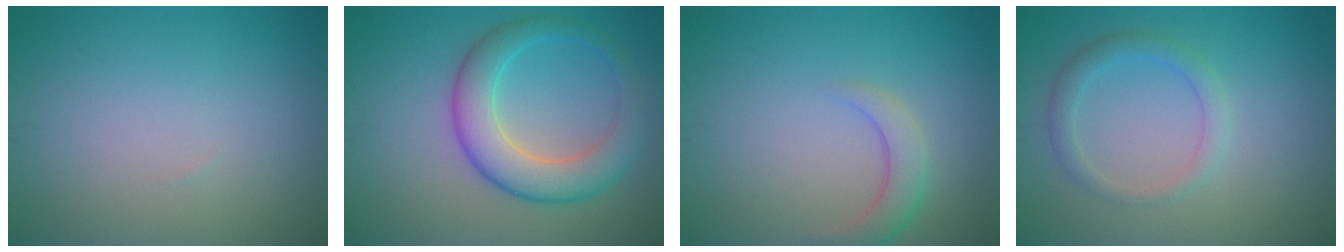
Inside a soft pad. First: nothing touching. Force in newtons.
{"total": 5.9, "press": 5.9, "slide": 0.2}
{"total": 2.5, "press": 2.5, "slide": 0.2}
{"total": 2.3, "press": 2.3, "slide": 0.2}